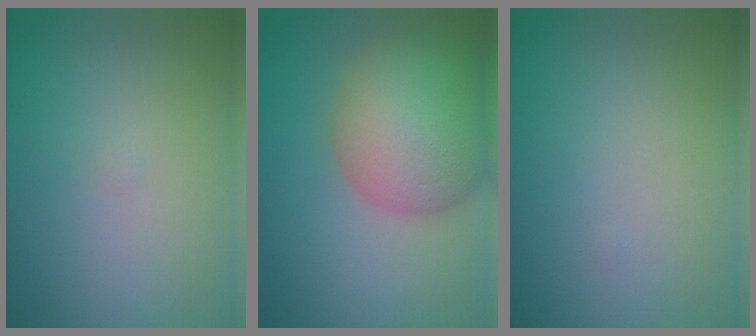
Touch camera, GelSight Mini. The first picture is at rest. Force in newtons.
{"total": 11.1, "press": 11.1, "slide": 0.7}
{"total": 0.0}